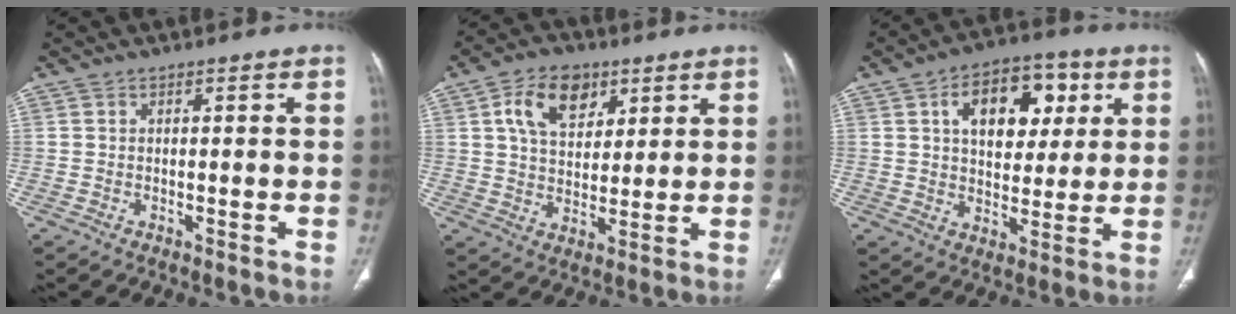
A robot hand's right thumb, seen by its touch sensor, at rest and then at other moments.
{"total": 11.1, "force": [4.7, 7.4, 6.8], "torque": [-0.092, -0.011, 0.082]}
{"total": 14.5, "force": [4.8, 9.1, 10.3], "torque": [-0.109, 0.001, 0.074]}